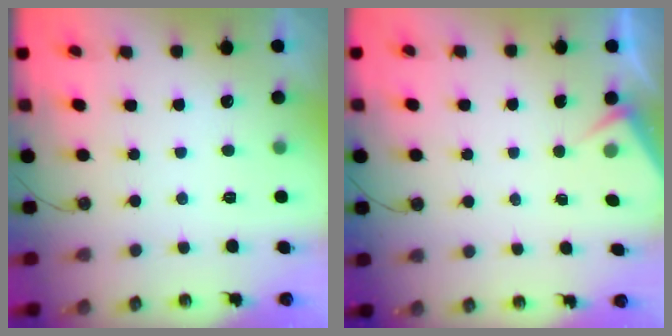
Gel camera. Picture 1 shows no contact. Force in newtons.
{"total": 2.8, "press": 2.7, "slide": 0.4}